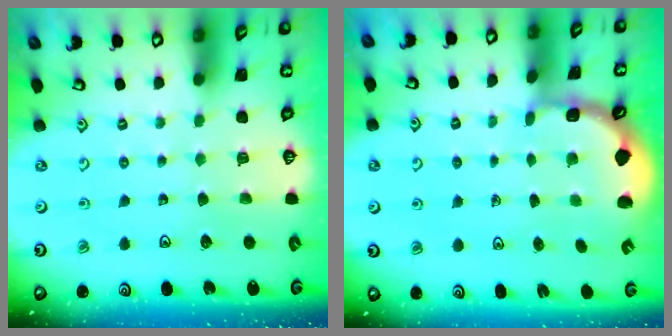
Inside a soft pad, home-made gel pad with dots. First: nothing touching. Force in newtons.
{"total": 1.6, "press": 1.5, "slide": 0.4}